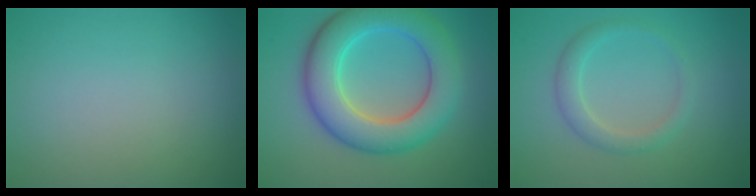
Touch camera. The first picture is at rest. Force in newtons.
{"total": 8.1, "press": 8.1, "slide": 0.1}
{"total": 2.2, "press": 2.2, "slide": 0.1}